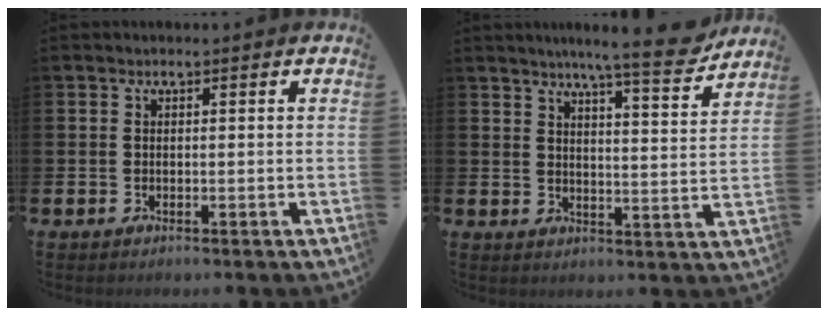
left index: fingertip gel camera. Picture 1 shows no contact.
{"total": 8.3, "force": [7.4, 0.0, 3.7], "torque": [-0.064, -0.040, 0.124]}